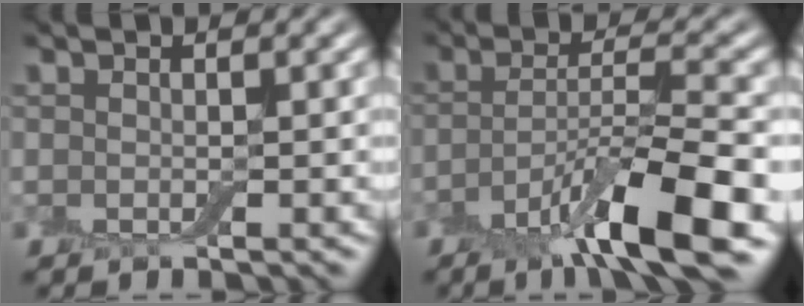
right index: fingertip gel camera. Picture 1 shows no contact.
{"total": 8.7, "force": [-4.5, 1.7, 7.3], "torque": [-0.113, 0.005, -0.084]}